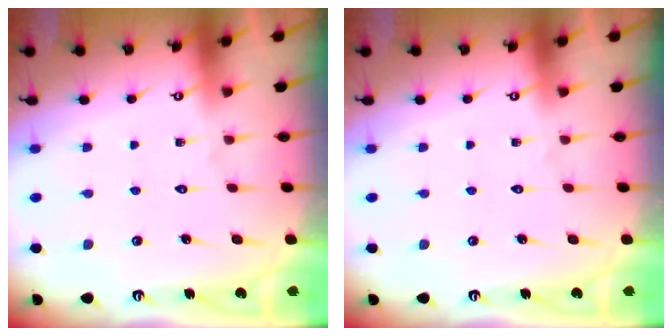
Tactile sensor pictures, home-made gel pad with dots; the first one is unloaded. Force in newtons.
{"total": 0.0}